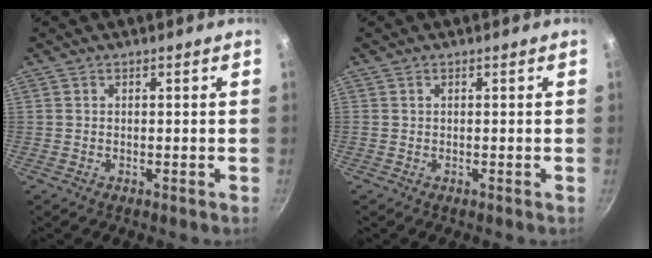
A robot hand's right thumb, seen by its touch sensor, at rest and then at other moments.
{"total": 0.0}